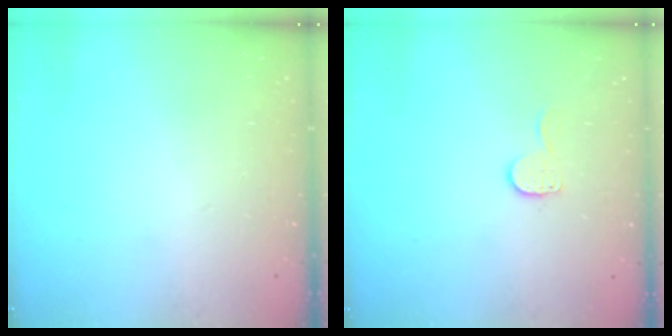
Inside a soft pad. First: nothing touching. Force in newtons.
{"total": 6.0, "press": 5.9, "slide": 0.5}